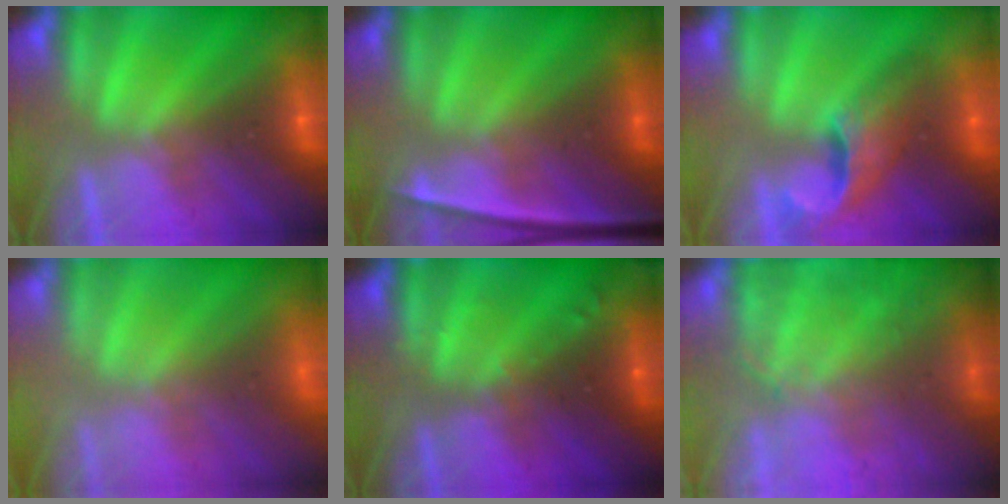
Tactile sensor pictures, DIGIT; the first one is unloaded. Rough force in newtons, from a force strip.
{"total": 2.3}
{"total": 4.6}
{"total": 5.6}
{"total": 2.9}
{"total": 10.8}